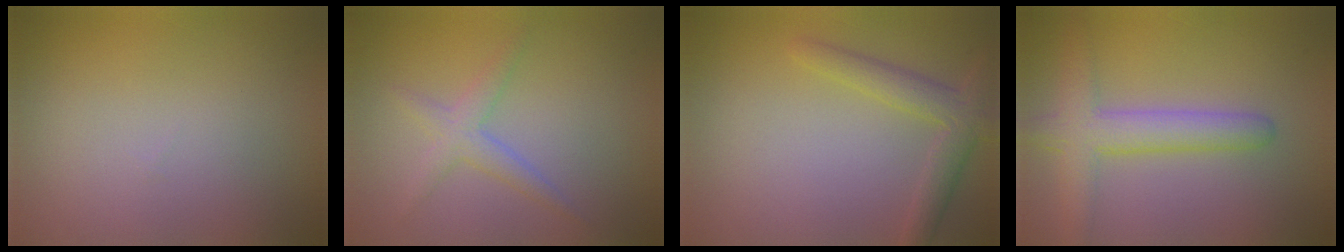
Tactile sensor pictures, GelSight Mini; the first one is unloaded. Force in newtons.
{"total": 2.1, "press": 2.1, "slide": 0.1}
{"total": 2.9, "press": 2.9, "slide": 0.2}
{"total": 4.4, "press": 4.4, "slide": 0.3}